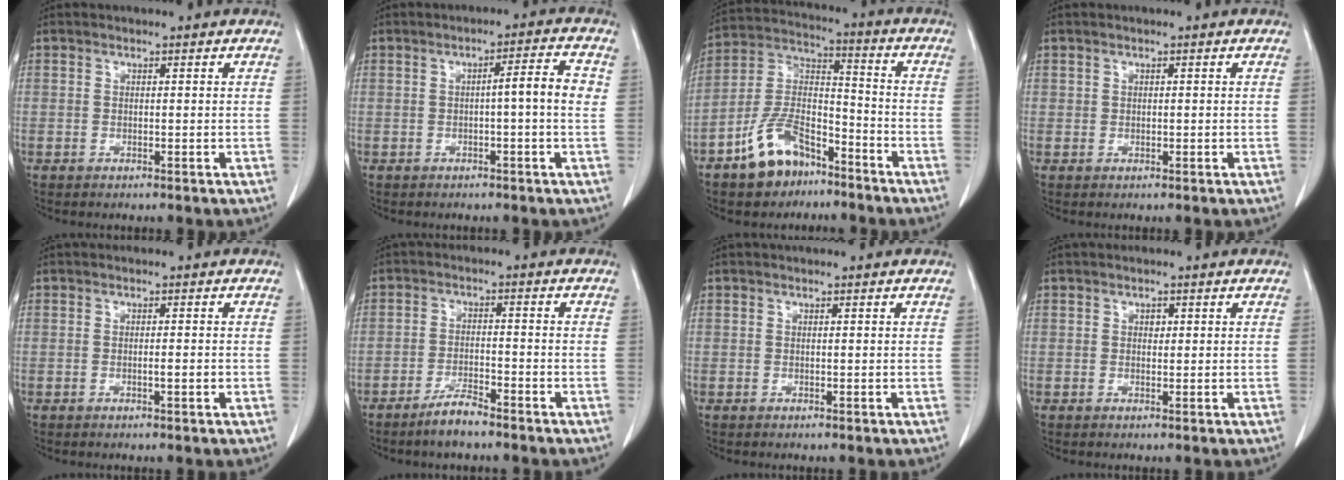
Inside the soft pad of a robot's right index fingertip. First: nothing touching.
{"total": 4.6, "force": [-0.2, -0.2, 4.6], "torque": [-0.066, 0.010, -0.005]}
{"total": 11.6, "force": [-7.8, 5.6, 6.5], "torque": [-0.143, 0.015, -0.147]}
{"total": 0.5, "force": [0.1, 0.5, 0.1], "torque": [0.004, 0.003, 0.003]}
{"total": 1.2, "force": [-0.4, 0.2, 1.1], "torque": [-0.022, 0.001, -0.004]}
{"total": 4.3, "force": [-3.6, 0.6, 2.4], "torque": [-0.047, -0.002, -0.068]}
{"total": 0.0}
{"total": 0.9, "force": [0.3, 0.7, 0.5], "torque": [-0.006, 0.001, 0.003]}